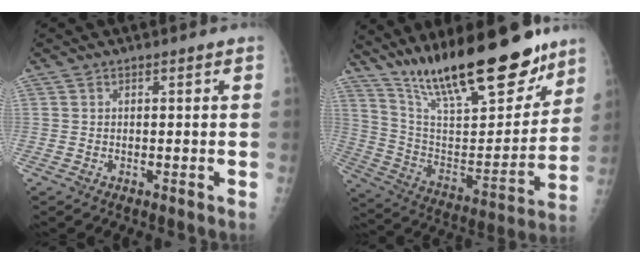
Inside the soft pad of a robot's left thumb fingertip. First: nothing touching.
{"total": 27.7, "force": [20.0, 8.3, 17.2], "torque": [-0.244, -0.082, 0.335]}